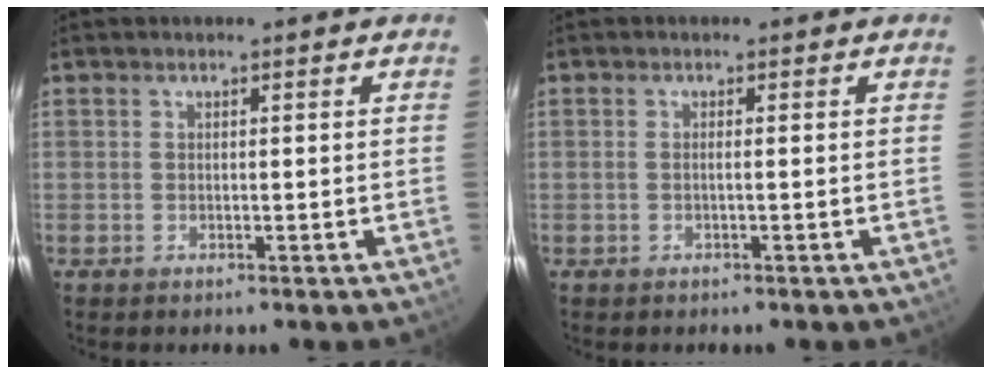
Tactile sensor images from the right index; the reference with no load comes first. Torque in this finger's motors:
{"motor_torque": [0.02, 0.27, -0.01, 0.00]}